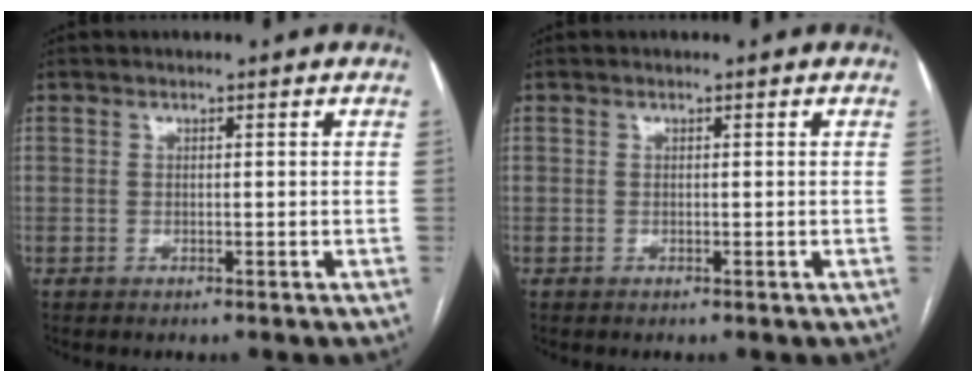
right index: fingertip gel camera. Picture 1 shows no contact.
{"total": 0.0}